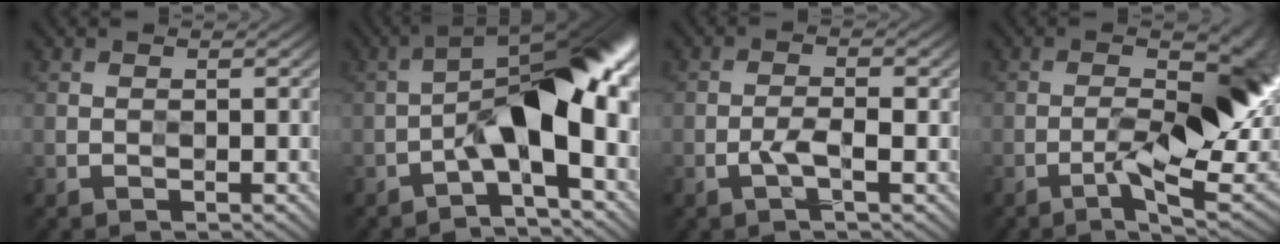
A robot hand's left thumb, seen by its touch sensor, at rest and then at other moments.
{"total": 10.5, "force": [-2.5, 3.6, 9.5], "torque": [-0.151, 0.024, -0.045]}
{"total": 2.4, "force": [-0.9, 0.5, 2.2], "torque": [-0.043, 0.006, -0.021]}
{"total": 11.6, "force": [-2.2, 3.3, 10.9], "torque": [-0.153, 0.001, -0.021]}